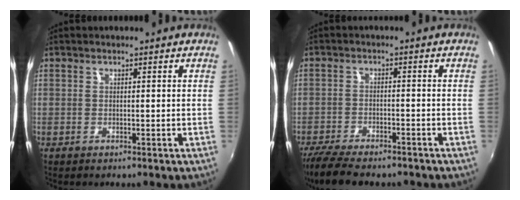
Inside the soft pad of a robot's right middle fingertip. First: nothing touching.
{"total": 11.8, "force": [-9.7, 3.0, 5.9], "torque": [-0.134, -0.033, -0.160]}